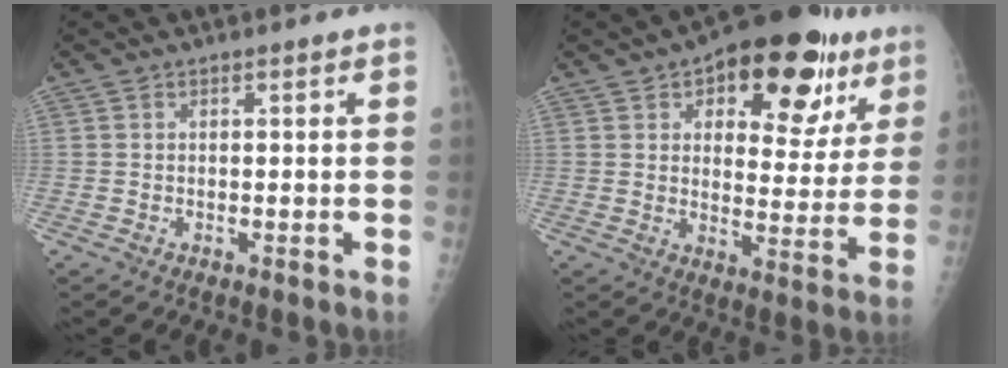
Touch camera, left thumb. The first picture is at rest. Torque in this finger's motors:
{"motor_torque": [0.34, 0.40, 0.11, 0.01, 0.12]}